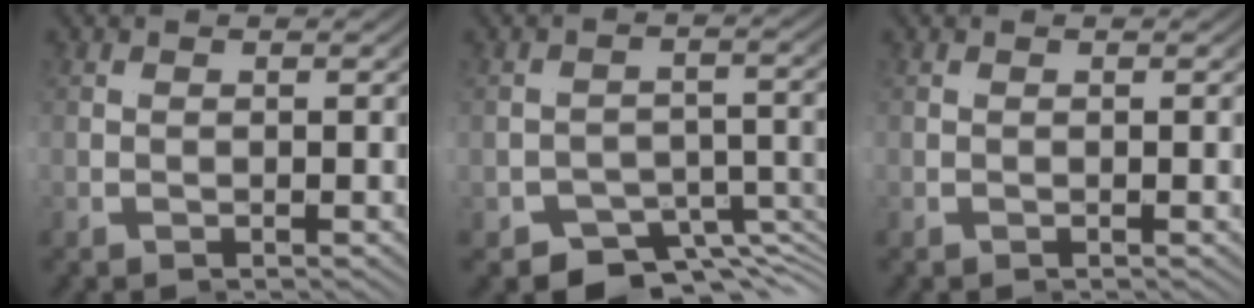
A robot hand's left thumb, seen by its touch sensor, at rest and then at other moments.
{"total": 5.2, "force": [-3.4, 3.3, 2.3], "torque": [-0.035, -0.027, -0.047]}
{"total": 0.0}